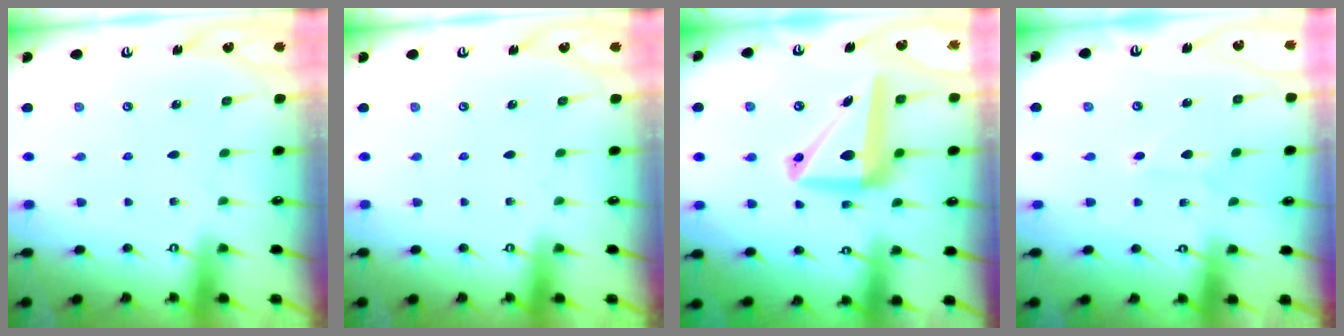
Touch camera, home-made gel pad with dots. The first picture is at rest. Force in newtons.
{"total": 0.0}
{"total": 13.0, "press": 12.7, "slide": 2.7}
{"total": 2.9, "press": 2.9, "slide": 0.3}